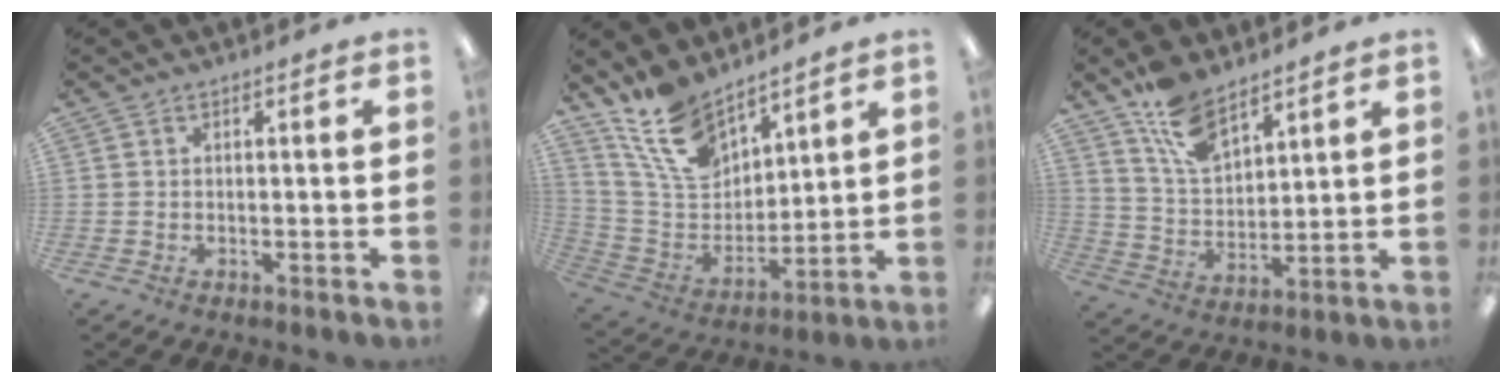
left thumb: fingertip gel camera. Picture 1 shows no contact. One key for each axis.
{"total": 14.8, "fx": 11.0, "fy": 7.4, "fz": 6.6, "tx": -0.145, "ty": -0.053, "tz": 0.213}
{"total": 11.6, "fx": 8.1, "fy": 5.5, "fz": 6.3, "tx": -0.128, "ty": -0.030, "tz": 0.152}